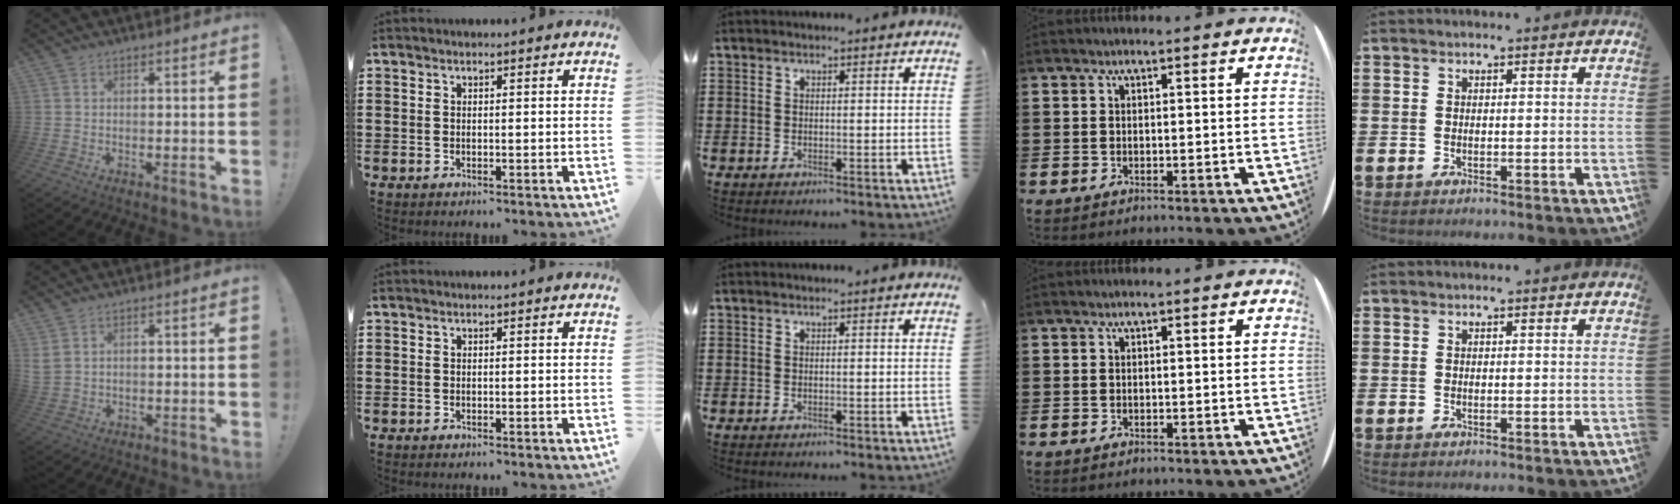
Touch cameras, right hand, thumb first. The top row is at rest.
{"thumb": {"total": 2.9, "force": [1.6, 2.0, 1.5], "torque": [-0.031, -0.001, 0.032]}}